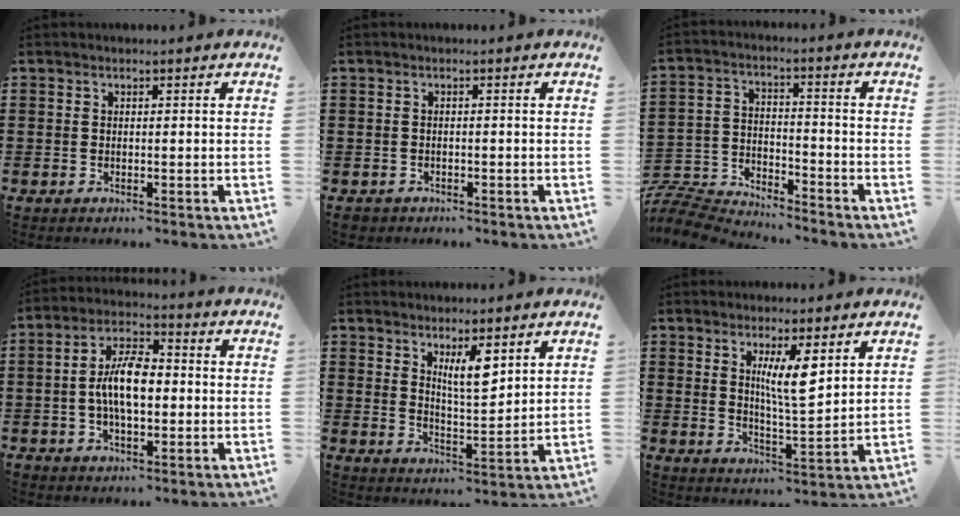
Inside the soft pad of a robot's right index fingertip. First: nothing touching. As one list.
[{"total": 0.9, "force": [-0.8, 0.5, 0.0], "torque": [-0.004, 0.000, -0.018]}, {"total": 7.6, "force": [-7.5, 1.1, 0.7], "torque": [-0.028, 0.012, -0.154]}, {"total": 8.0, "force": [-0.8, 3.6, 7.1], "torque": [-0.140, 0.009, -0.017]}, {"total": 5.7, "force": [3.5, 1.6, 4.3], "torque": [-0.076, -0.009, 0.056]}, {"total": 6.5, "force": [3.0, 1.2, 5.6], "torque": [-0.101, -0.007, 0.046]}]